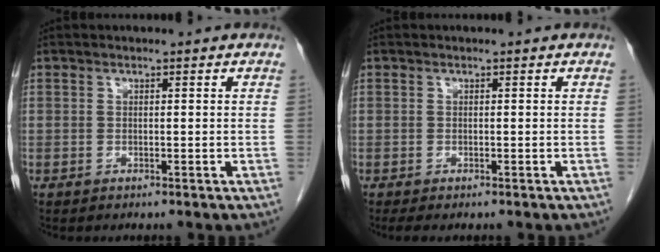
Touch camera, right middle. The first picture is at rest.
{"total": 1.4, "force": [-1.1, 0.4, 0.7], "torque": [-0.009, -0.004, -0.013]}